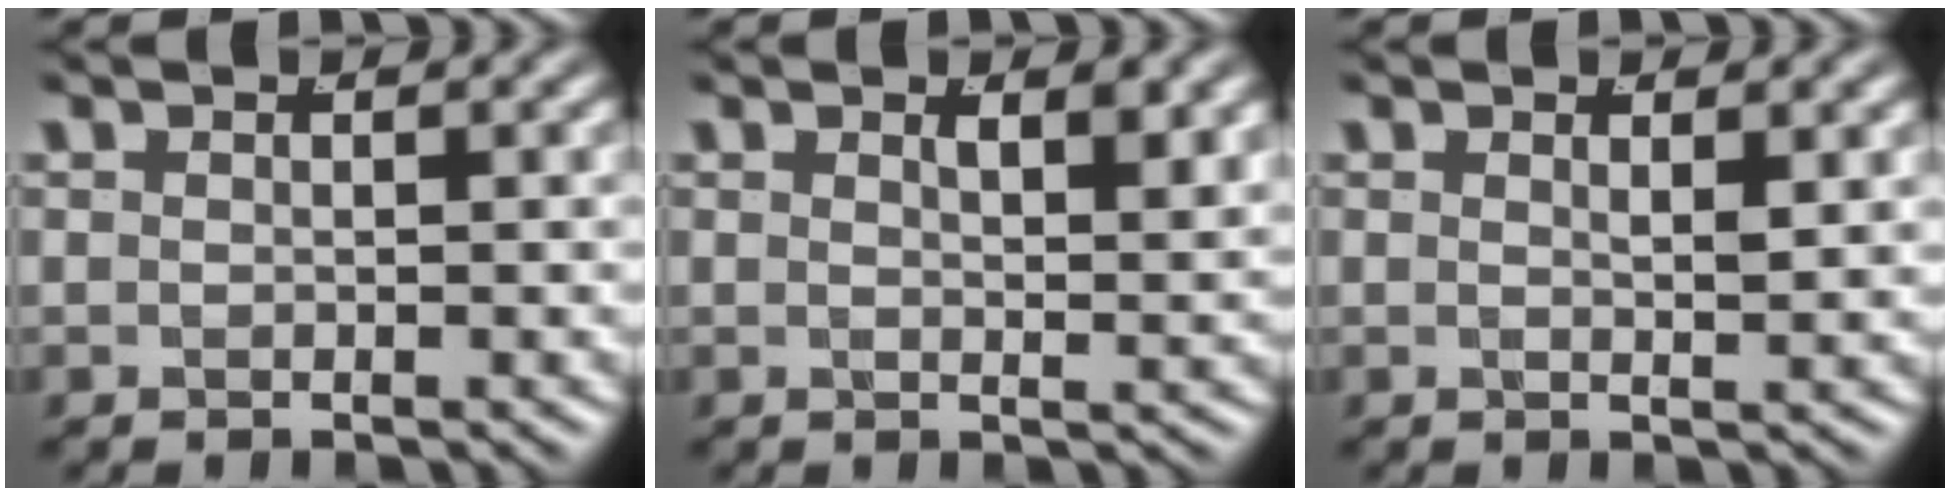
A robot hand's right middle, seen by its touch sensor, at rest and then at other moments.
{"total": 1.6, "force": [0.9, -0.6, 1.2], "torque": [-0.018, -0.009, 0.019]}
{"total": 1.2, "force": [0.7, -0.7, 0.7], "torque": [-0.010, -0.011, 0.016]}